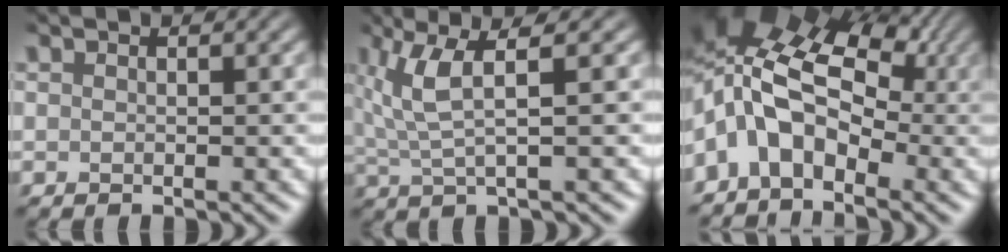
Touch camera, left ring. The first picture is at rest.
{"total": 4.2, "force": [1.6, 0.6, 3.8], "torque": [-0.088, 0.006, 0.034]}
{"total": 11.0, "force": [0.7, 7.2, 8.3], "torque": [-0.153, 0.010, 0.002]}